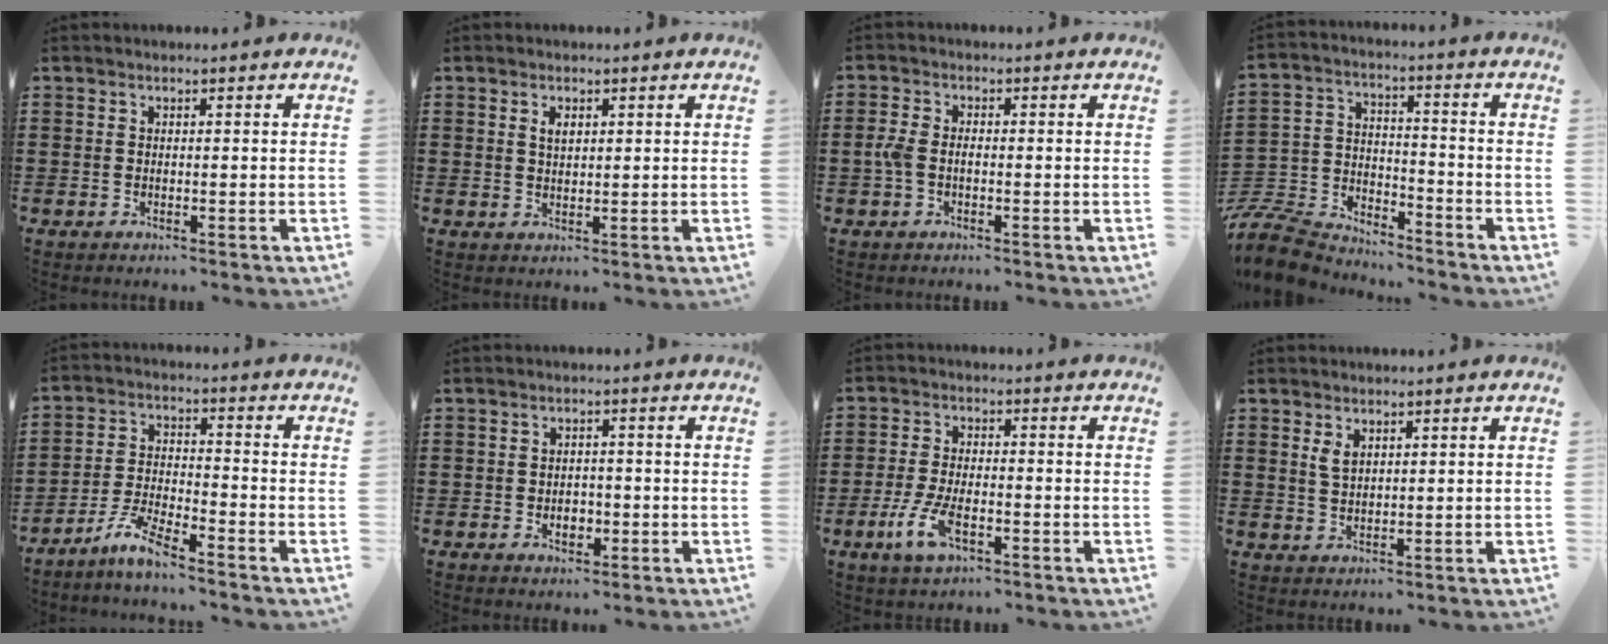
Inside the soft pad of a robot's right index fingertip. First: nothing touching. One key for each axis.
{"total": 1.8, "fx": 0.7, "fy": 0.9, "fz": 1.4, "tx": -0.030, "ty": 0.005, "tz": 0.011}
{"total": 2.5, "fx": -0.5, "fy": 1.5, "fz": 2.0, "tx": -0.054, "ty": -0.002, "tz": -0.015}
{"total": 8.8, "fx": -8.4, "fy": 2.1, "fz": 1.7, "tx": -0.054, "ty": 0.009, "tz": -0.171}
{"total": 5.8, "fx": -4.9, "fy": 0.2, "fz": 2.9, "tx": -0.078, "ty": -0.011, "tz": -0.099}
{"total": 2.4, "fx": -0.7, "fy": 1.8, "fz": 1.4, "tx": -0.022, "ty": 0.001, "tz": -0.017}
{"total": 6.4, "fx": -2.7, "fy": 2.7, "fz": 5.2, "tx": -0.124, "ty": -0.010, "tz": -0.055}
{"total": 2.3, "fx": 1.3, "fy": 1.2, "fz": 1.4, "tx": -0.032, "ty": 0.003, "tz": 0.024}